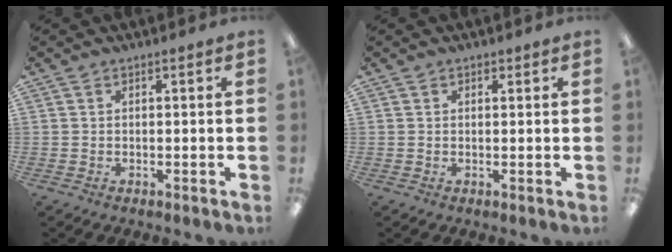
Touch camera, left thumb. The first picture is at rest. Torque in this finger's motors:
{"motor_torque": [-0.10, -0.04, -0.01, -0.16, -0.01]}